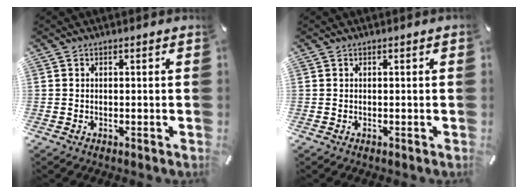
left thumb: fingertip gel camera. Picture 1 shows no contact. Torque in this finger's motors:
{"motor_torque": [0.56, 0.44, 0.29, -0.12, 0.00]}